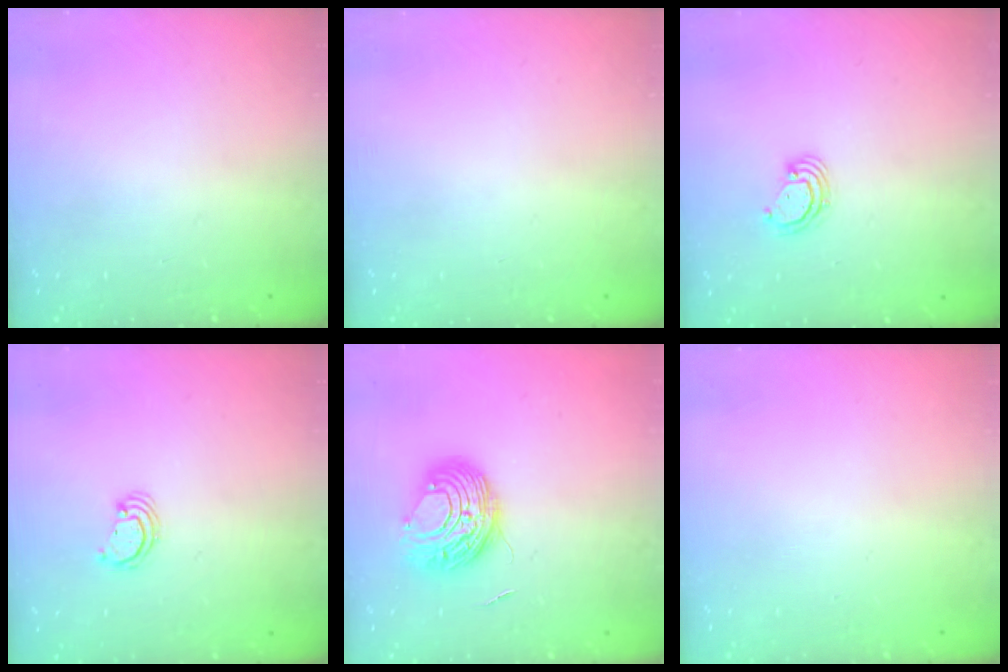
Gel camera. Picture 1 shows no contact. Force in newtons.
{"total": 0.0}
{"total": 3.5, "press": 3.5, "slide": 0.1}
{"total": 2.2, "press": 2.2, "slide": 0.2}
{"total": 9.4, "press": 9.4, "slide": 0.8}
{"total": 0.0}